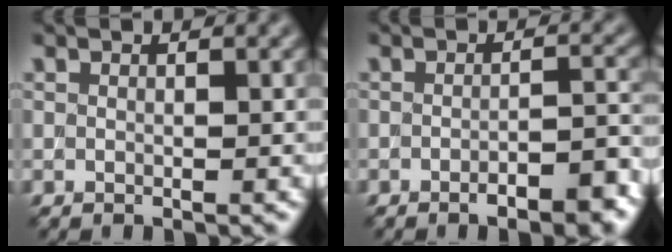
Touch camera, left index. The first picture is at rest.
{"total": 4.5, "force": [-2.7, 1.2, 3.4], "torque": [-0.042, 0.003, -0.035]}